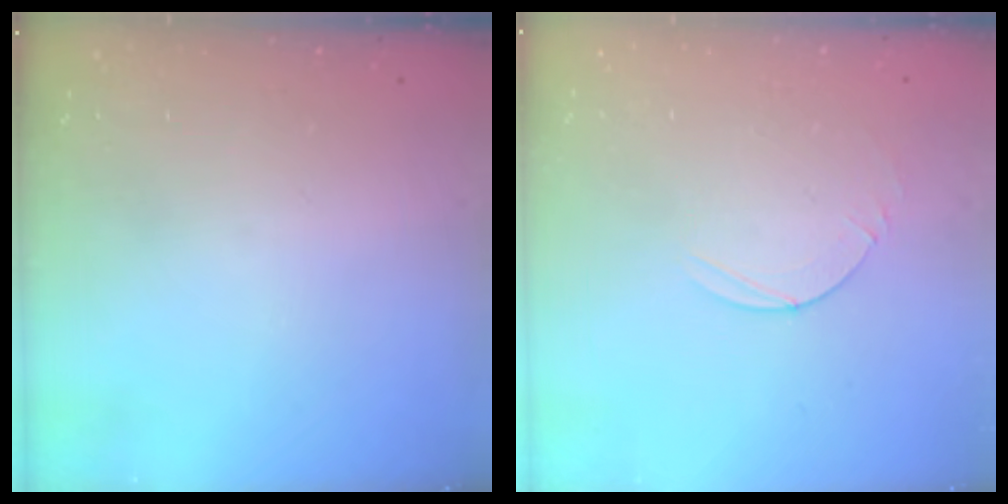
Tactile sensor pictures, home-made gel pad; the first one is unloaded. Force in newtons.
{"total": 4.9, "press": 4.9, "slide": 0.4}